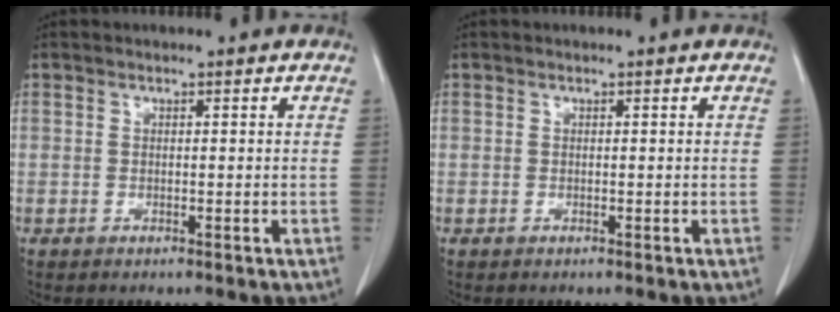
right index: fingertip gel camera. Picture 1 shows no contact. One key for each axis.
{"total": 0.0}